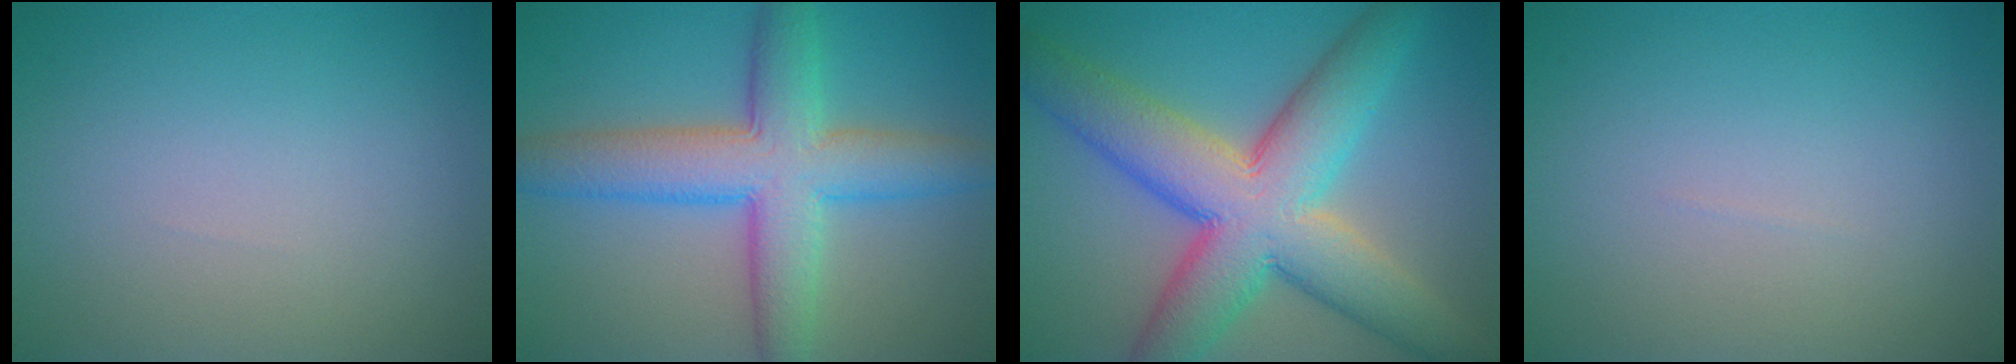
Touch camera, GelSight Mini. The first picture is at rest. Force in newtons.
{"total": 7.9, "press": 7.9, "slide": 0.1}
{"total": 11.7, "press": 11.6, "slide": 0.5}
{"total": 0.0}